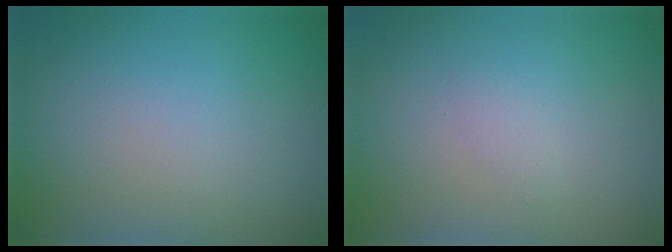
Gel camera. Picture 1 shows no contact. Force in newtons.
{"total": 0.6, "press": 0.6, "slide": 0.1}